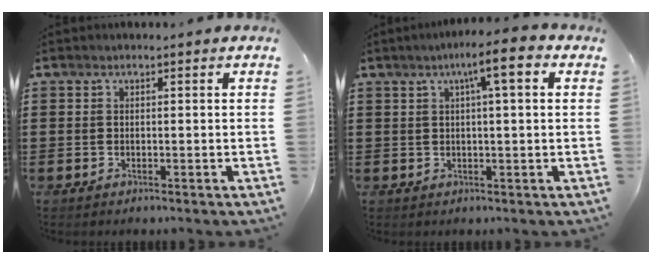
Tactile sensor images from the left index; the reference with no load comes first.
{"total": 3.8, "force": [1.5, 0.2, 3.5], "torque": [-0.063, 0.001, 0.020]}